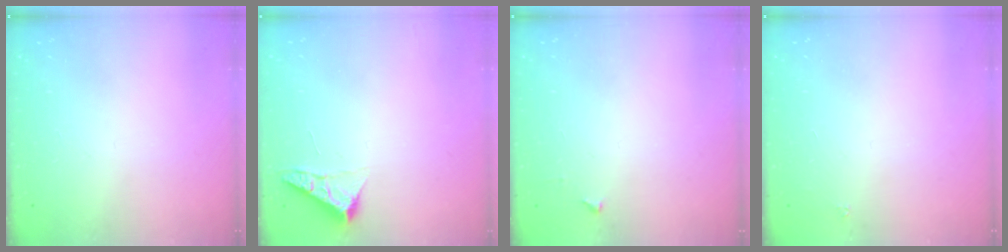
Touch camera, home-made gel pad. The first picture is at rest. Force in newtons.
{"total": 4.0, "press": 4.0, "slide": 0.5}
{"total": 3.2, "press": 3.2, "slide": 0.4}
{"total": 1.6, "press": 1.5, "slide": 0.2}